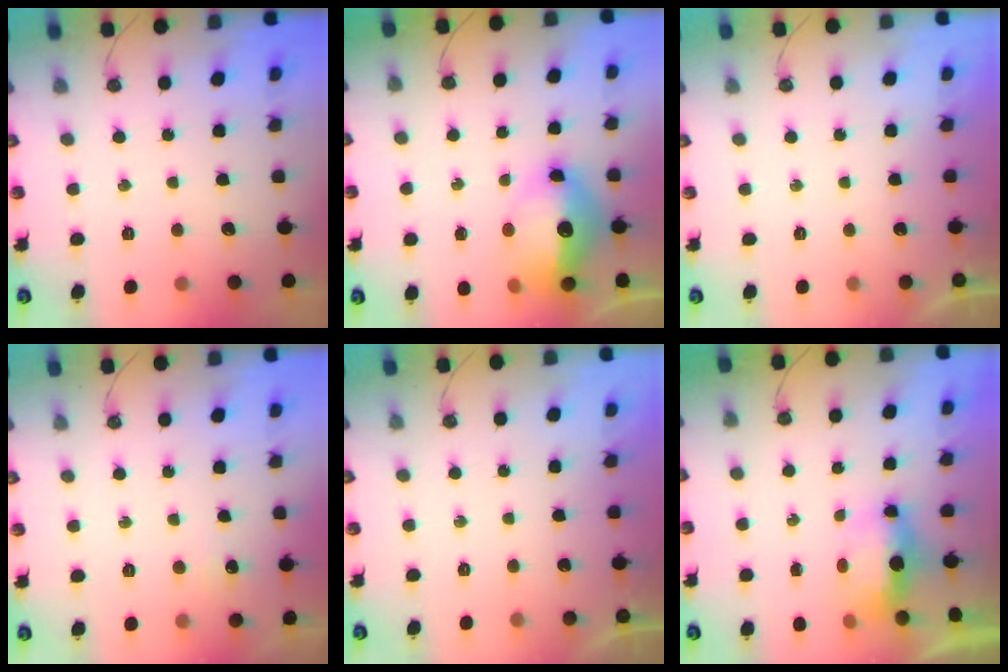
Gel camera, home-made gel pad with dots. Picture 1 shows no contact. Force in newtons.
{"total": 15.1, "press": 14.4, "slide": 4.4}
{"total": 0.0}
{"total": 3.4, "press": 3.4, "slide": 0.3}
{"total": 0.0}
{"total": 7.0, "press": 6.1, "slide": 3.3}